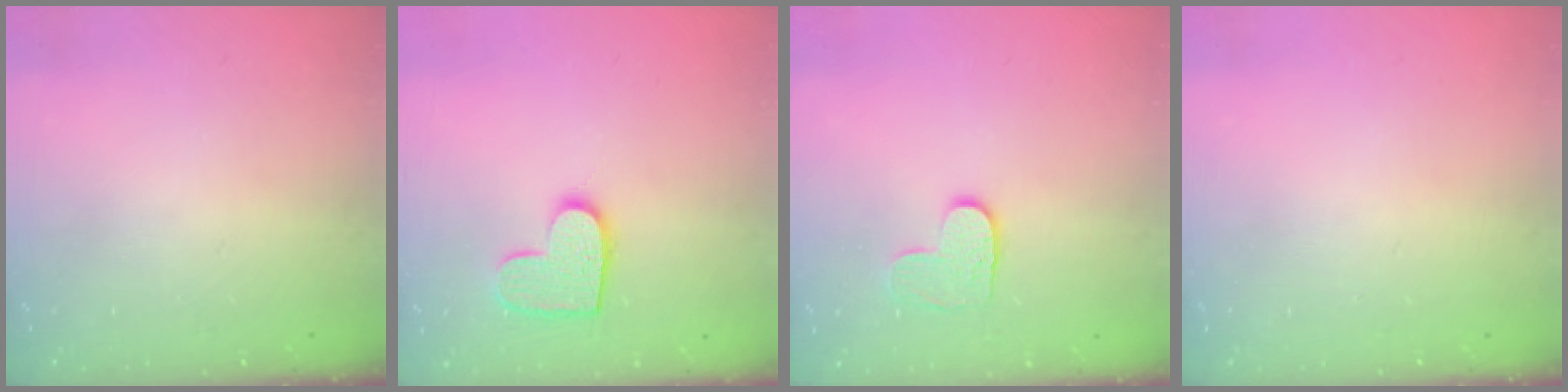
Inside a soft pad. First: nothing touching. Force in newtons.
{"total": 10.5, "press": 10.5, "slide": 0.6}
{"total": 6.6, "press": 6.6, "slide": 0.3}
{"total": 0.0}